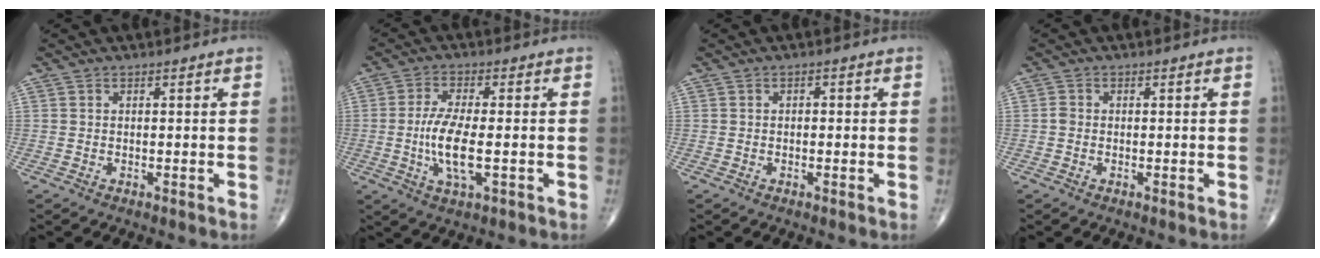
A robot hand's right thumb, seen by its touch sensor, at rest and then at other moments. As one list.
[{"total": 8.5, "force": [-1.3, 2.7, 8.0], "torque": [-0.168, -0.004, -0.025]}, {"total": 0.9, "force": [0.0, 0.6, 0.7], "torque": [-0.003, 0.002, -0.002]}, {"total": 1.0, "force": [-0.2, 0.8, 0.6], "torque": [-0.007, 0.002, -0.006]}]